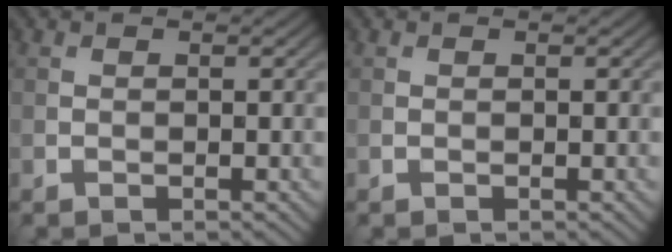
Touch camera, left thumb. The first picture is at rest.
{"total": 0.0}